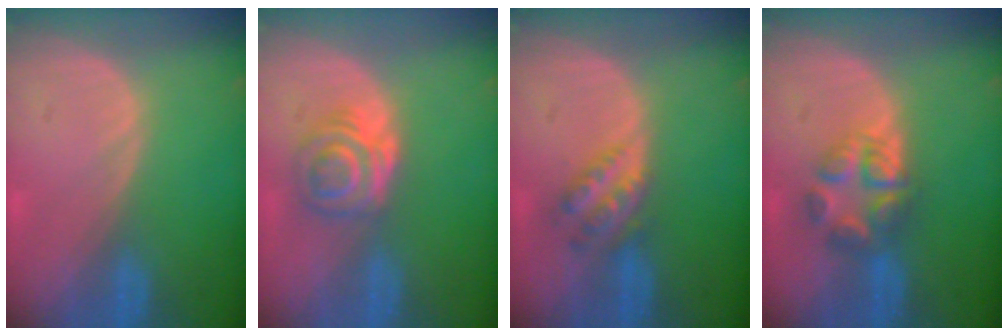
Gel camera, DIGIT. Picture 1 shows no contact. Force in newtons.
{"total": 6.4, "press": 5.3, "slide": 3.6}
{"total": 4.7, "press": 4.3, "slide": 1.9}
{"total": 5.7, "press": 5.5, "slide": 1.2}